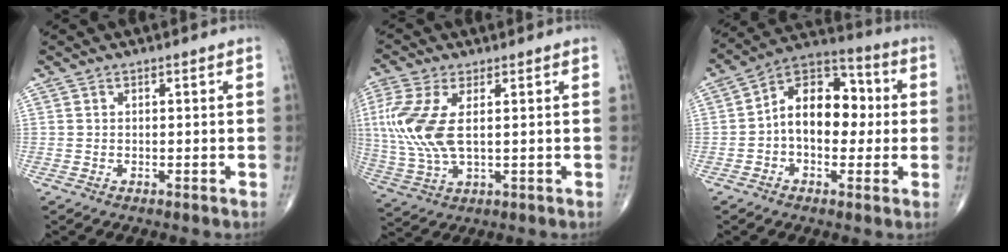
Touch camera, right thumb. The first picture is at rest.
{"total": 12.0, "force": [1.8, 5.6, 10.4], "torque": [-0.261, -0.001, 0.044]}
{"total": 14.0, "force": [0.0, 9.1, 10.6], "torque": [-0.128, 0.042, -0.010]}